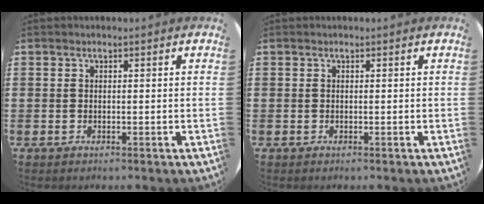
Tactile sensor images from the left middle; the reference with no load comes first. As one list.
[{"total": 0.0}]